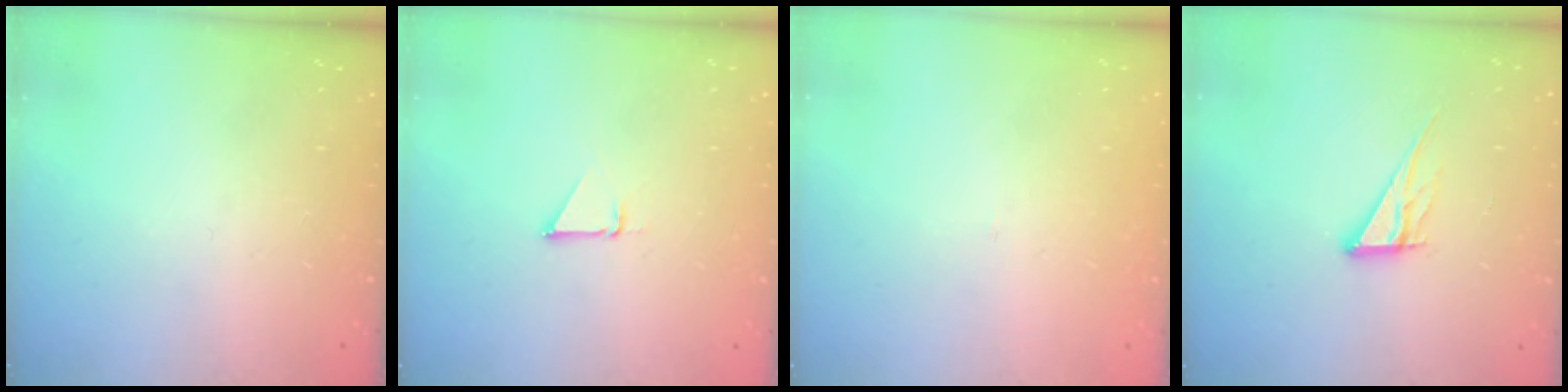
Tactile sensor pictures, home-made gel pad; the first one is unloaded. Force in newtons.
{"total": 1.5, "press": 1.5, "slide": 0.0}
{"total": 1.5, "press": 1.5, "slide": 0.1}
{"total": 7.1, "press": 7.1, "slide": 0.2}